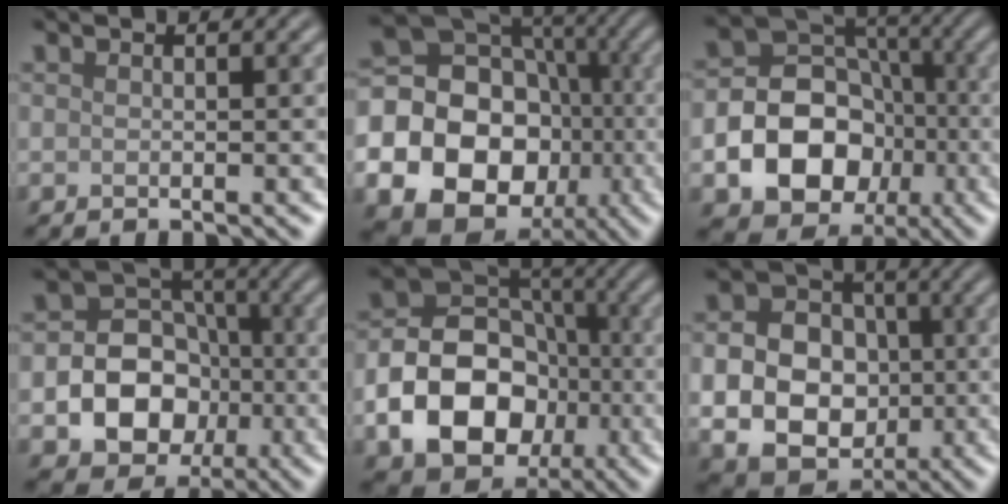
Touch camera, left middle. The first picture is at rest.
{"total": 25.0, "force": [-6.4, 22.5, 8.8], "torque": [-0.194, -0.036, -0.131]}
{"total": 10.5, "force": [-2.7, 8.5, 5.6], "torque": [-0.077, -0.013, -0.070]}
{"total": 8.4, "force": [-2.0, 6.9, 4.2], "torque": [-0.045, -0.003, -0.058]}
{"total": 10.7, "force": [-3.0, 8.0, 6.4], "torque": [-0.110, -0.004, -0.058]}
{"total": 11.9, "force": [-1.5, 10.2, 5.9], "torque": [-0.098, -0.029, -0.037]}